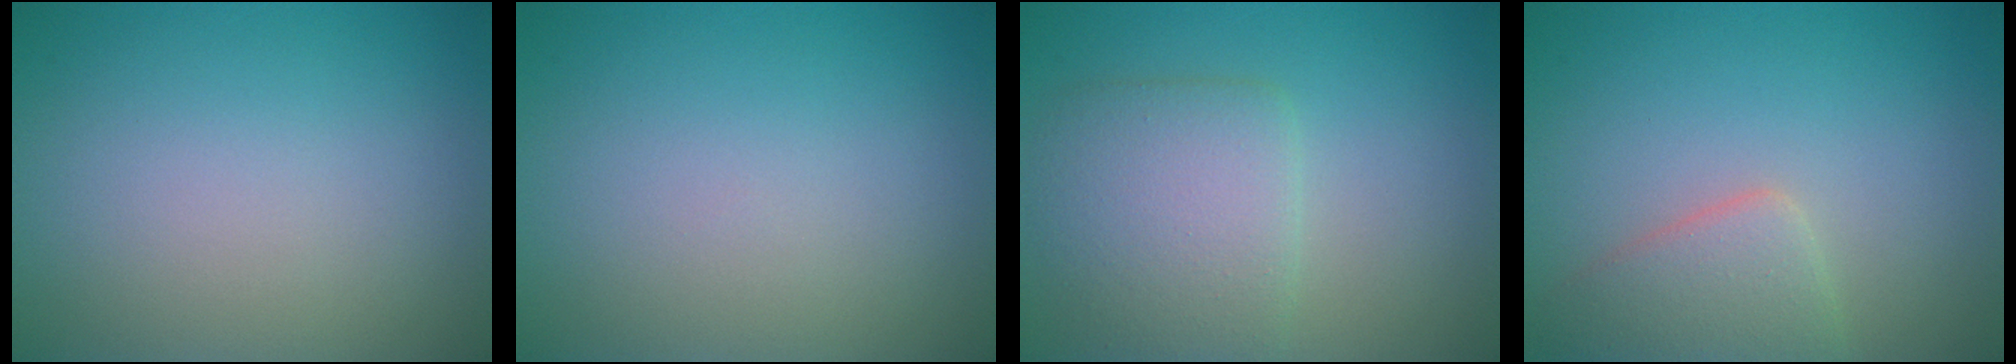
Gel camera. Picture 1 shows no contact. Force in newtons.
{"total": 0.0}
{"total": 4.9, "press": 4.9, "slide": 0.4}
{"total": 2.5, "press": 2.5, "slide": 0.2}